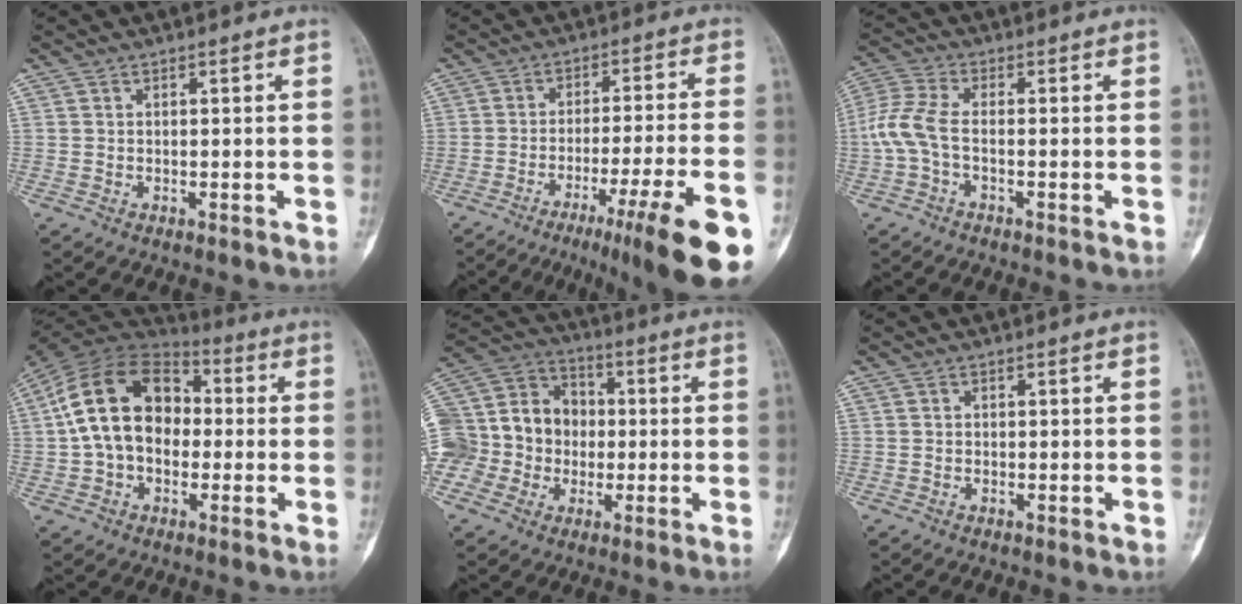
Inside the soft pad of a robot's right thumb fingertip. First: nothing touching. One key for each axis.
{"total": 18.7, "fx": -10.5, "fy": 1.4, "fz": 15.4, "tx": -0.181, "ty": 0.036, "tz": -0.155}
{"total": 6.1, "fx": -1.5, "fy": 2.4, "fz": 5.4, "tx": -0.143, "ty": 0.018, "tz": -0.038}
{"total": 17.9, "fx": 0.6, "fy": 12.6, "fz": 12.7, "tx": -0.208, "ty": 0.041, "tz": 0.002}
{"total": 21.8, "fx": -2.3, "fy": 19.2, "fz": 10.1, "tx": -0.214, "ty": 0.076, "tz": -0.037}
{"total": 0.9, "fx": -0.2, "fy": 0.8, "fz": 0.1, "tx": 0.005, "ty": 0.005, "tz": -0.005}